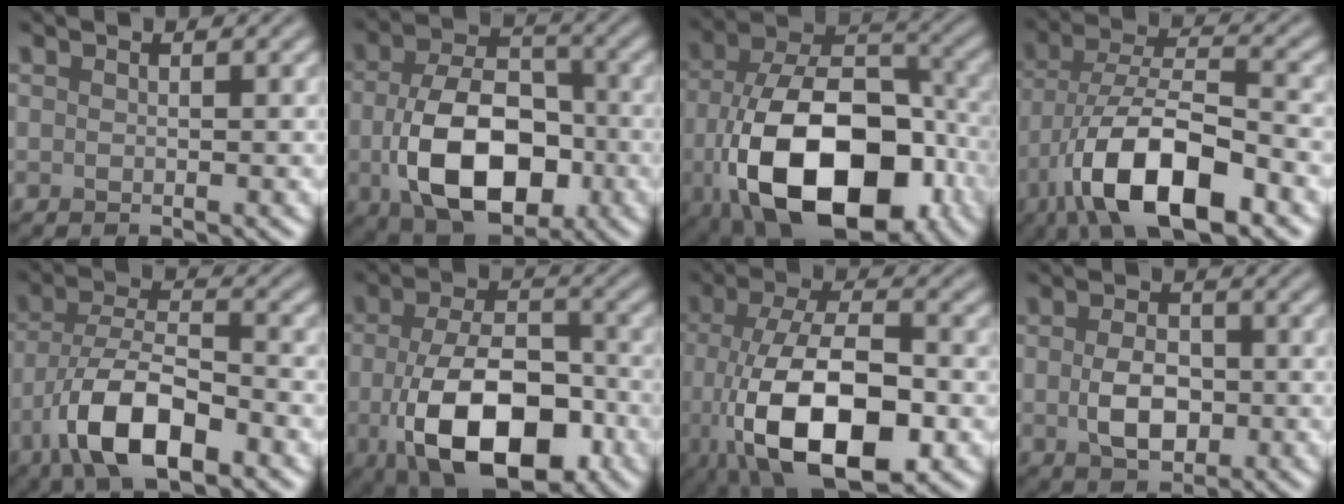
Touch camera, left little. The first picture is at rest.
{"total": 11.2, "force": [-2.3, 7.0, 8.4], "torque": [-0.164, -0.021, -0.032]}
{"total": 16.0, "force": [-5.1, 9.4, 11.9], "torque": [-0.205, -0.036, -0.075]}
{"total": 11.4, "force": [-5.7, 4.3, 8.9], "torque": [-0.167, -0.001, -0.106]}
{"total": 8.8, "force": [-4.5, 3.5, 6.7], "torque": [-0.128, 0.004, -0.091]}
{"total": 11.8, "force": [-3.6, 6.4, 9.3], "torque": [-0.175, -0.020, -0.060]}
{"total": 12.6, "force": [-3.7, 5.8, 10.5], "torque": [-0.199, -0.020, -0.066]}
{"total": 4.3, "force": [-0.7, 2.8, 3.2], "torque": [-0.063, -0.004, -0.013]}